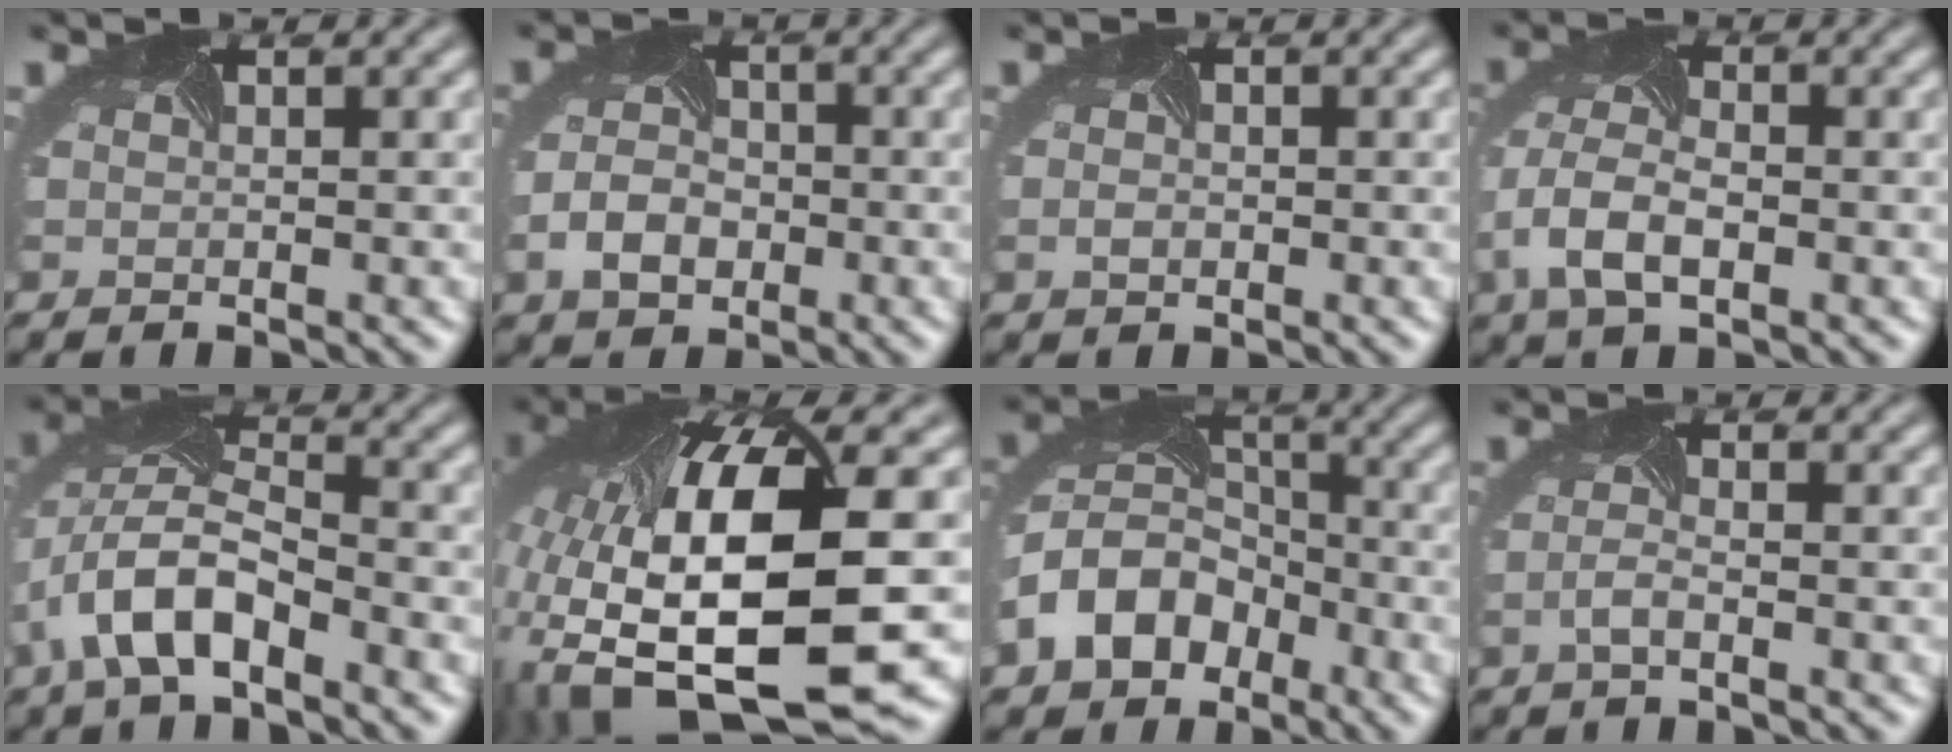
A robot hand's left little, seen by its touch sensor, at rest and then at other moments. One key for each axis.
{"total": 3.2, "fx": -1.3, "fy": 2.5, "fz": 1.4, "tx": -0.037, "ty": 0.000, "tz": -0.029}
{"total": 0.8, "fx": -0.2, "fy": 0.7, "fz": 0.2, "tx": -0.008, "ty": 0.001, "tz": -0.001}
{"total": 5.4, "fx": -1.7, "fy": 3.2, "fz": 4.0, "tx": -0.104, "ty": 0.000, "tz": -0.041}
{"total": 6.4, "fx": -3.2, "fy": 3.1, "fz": 4.6, "tx": -0.102, "ty": 0.010, "tz": -0.065}
{"total": 18.0, "fx": -2.4, "fy": 8.1, "fz": 15.9, "tx": -0.320, "ty": -0.058, "tz": -0.025}
{"total": 7.0, "fx": -3.3, "fy": 5.4, "fz": 3.2, "tx": -0.066, "ty": 0.001, "tz": -0.075}
{"total": 0.9, "fx": -0.6, "fy": 0.0, "fz": 0.6, "tx": -0.026, "ty": 0.002, "tz": -0.021}